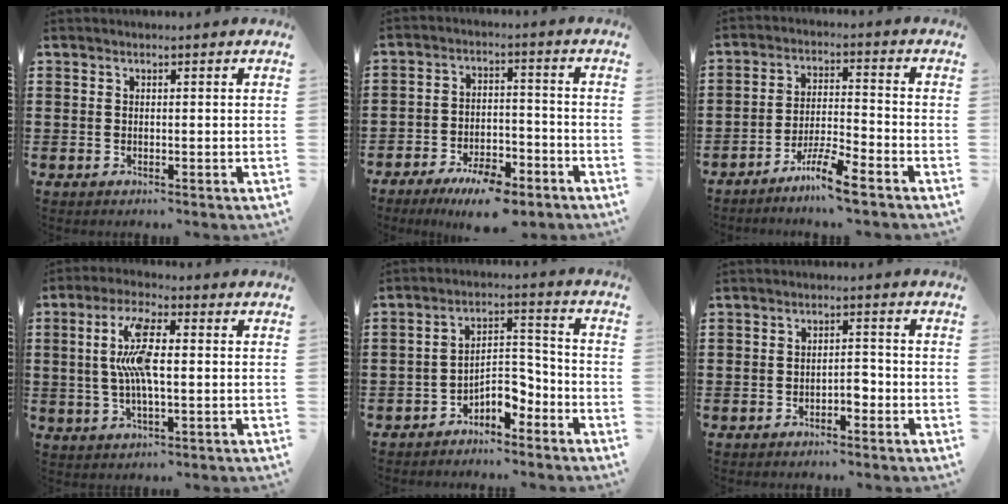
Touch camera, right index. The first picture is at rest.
{"total": 7.2, "force": [-6.1, 2.0, 3.1], "torque": [-0.056, 0.013, -0.114]}
{"total": 6.6, "force": [-5.3, 0.1, 3.9], "torque": [-0.085, -0.003, -0.103]}
{"total": 8.6, "force": [0.4, 2.6, 8.1], "torque": [-0.171, 0.001, 0.000]}
{"total": 5.9, "force": [-4.1, 2.5, 3.5], "torque": [-0.060, 0.016, -0.077]}
{"total": 2.4, "force": [-1.4, 1.0, 1.7], "torque": [-0.032, 0.004, -0.029]}